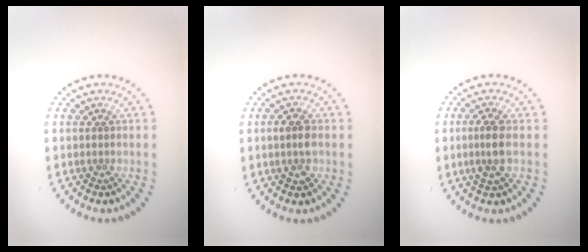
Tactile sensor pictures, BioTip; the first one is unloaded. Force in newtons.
{"total": 2.1, "press": 2.1, "slide": 0.2}
{"total": 2.5, "press": 2.3, "slide": 1.0}